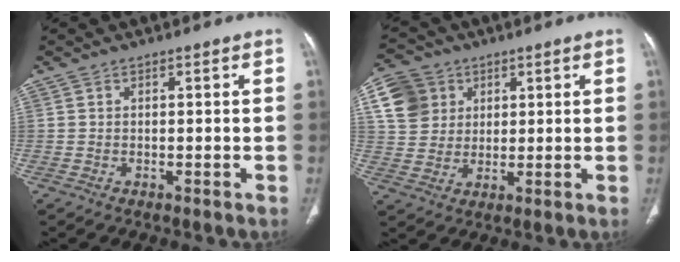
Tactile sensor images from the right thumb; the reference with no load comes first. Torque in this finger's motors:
{"motor_torque": [1.15, 1.12, 0.23, -0.14, 0.08]}